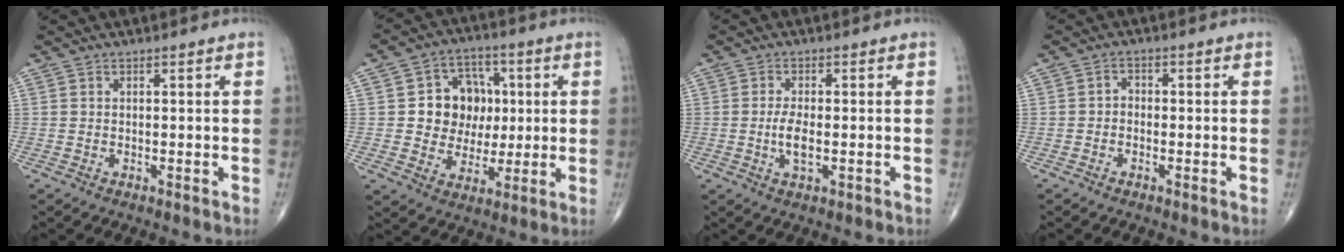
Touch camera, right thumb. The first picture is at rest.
{"total": 11.8, "force": [1.3, 10.2, 5.6], "torque": [-0.024, 0.011, 0.026]}
{"total": 4.2, "force": [-0.7, 1.7, 3.8], "torque": [-0.075, -0.004, -0.014]}
{"total": 1.7, "force": [-0.6, 1.3, 0.8], "torque": [-0.003, 0.009, -0.018]}